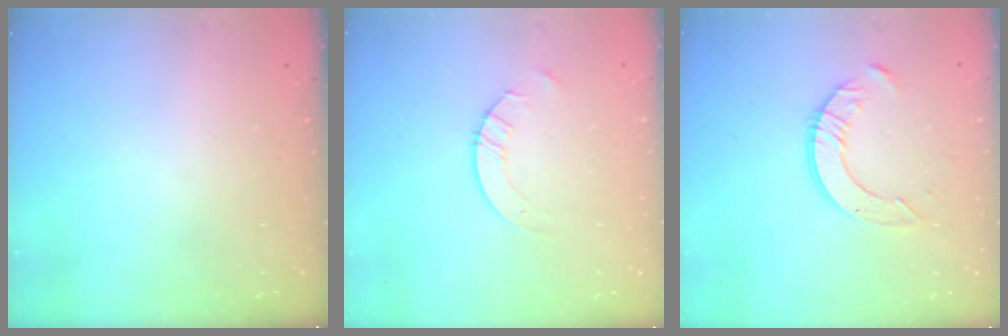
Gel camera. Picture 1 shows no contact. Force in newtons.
{"total": 2.0, "press": 2.0, "slide": 0.2}
{"total": 8.2, "press": 8.2, "slide": 0.8}